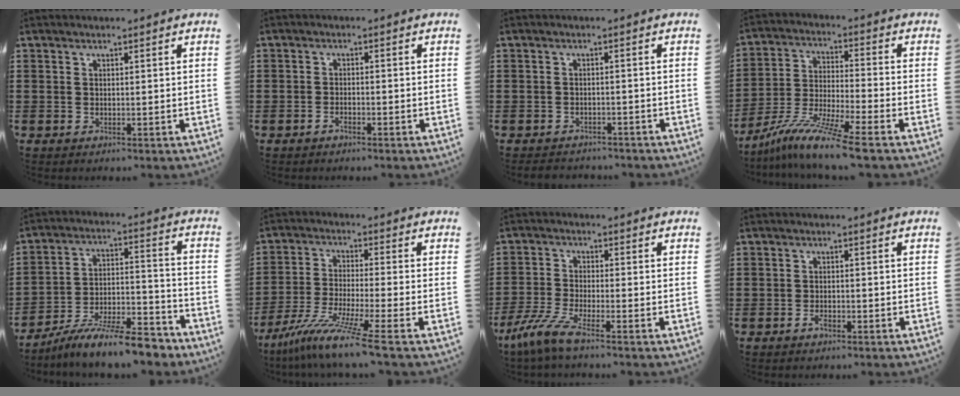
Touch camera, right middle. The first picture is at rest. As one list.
[{"total": 1.4, "force": [-1.2, 0.5, 0.4], "torque": [-0.010, 0.000, -0.023]}, {"total": 1.8, "force": [-1.8, 0.4, -0.1], "torque": [-0.004, 0.001, -0.041]}, {"total": 9.7, "force": [-8.0, -0.5, 5.5], "torque": [-0.107, -0.005, -0.161]}, {"total": 11.6, "force": [-10.2, 1.1, 5.5], "torque": [-0.083, 0.031, -0.190]}, {"total": 9.1, "force": [-7.1, -0.9, 5.7], "torque": [-0.124, -0.018, -0.144]}, {"total": 5.8, "force": [-4.0, 0.3, 4.2], "torque": [-0.111, -0.020, -0.084]}, {"total": 1.5, "force": [-1.2, 0.6, 0.7], "torque": [-0.015, -0.002, -0.023]}]